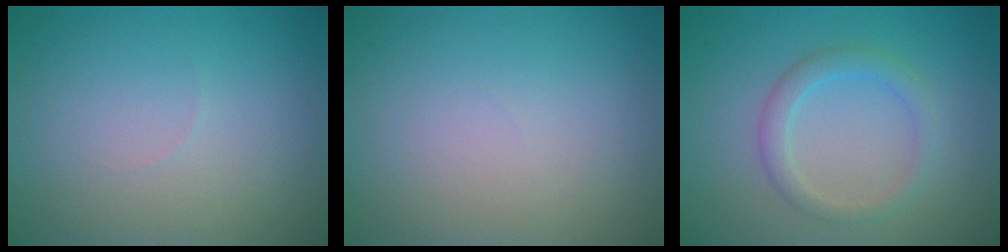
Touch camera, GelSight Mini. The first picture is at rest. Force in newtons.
{"total": 0.0}
{"total": 2.2, "press": 2.2, "slide": 0.1}